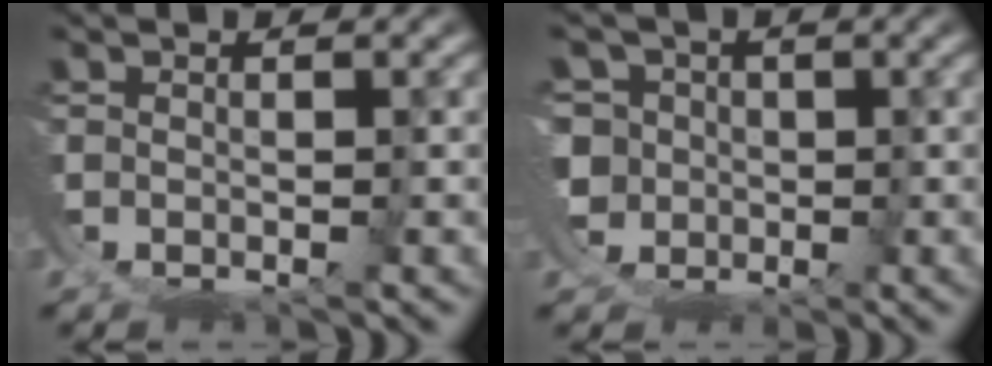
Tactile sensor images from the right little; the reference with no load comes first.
{"total": 10.4, "force": [-0.6, 9.6, 4.1], "torque": [-0.106, -0.035, -0.011]}